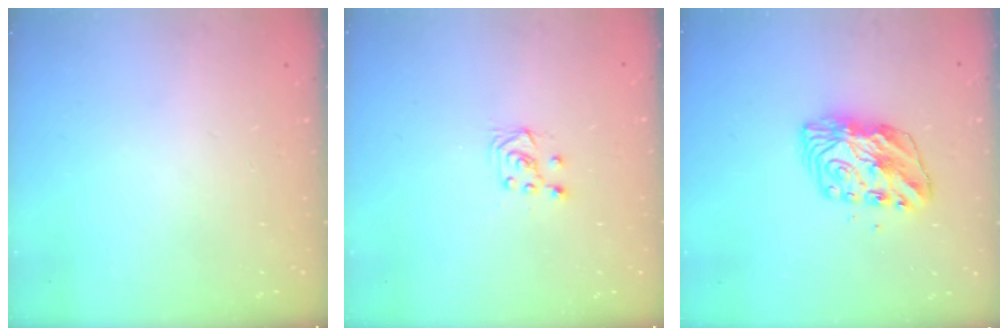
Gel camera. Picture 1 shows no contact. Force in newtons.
{"total": 4.9, "press": 4.8, "slide": 0.7}
{"total": 7.8, "press": 7.7, "slide": 0.6}